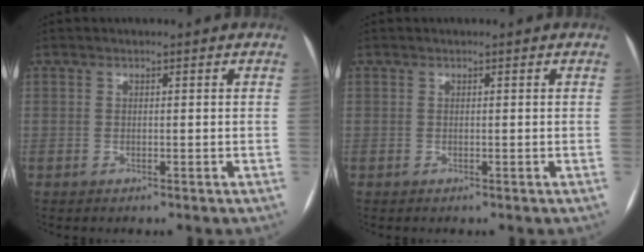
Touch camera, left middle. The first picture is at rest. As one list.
[{"total": 0.0}]